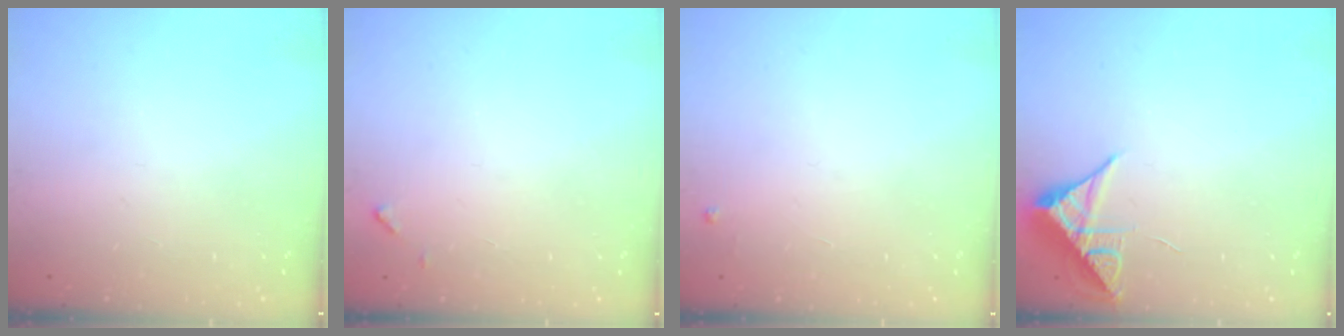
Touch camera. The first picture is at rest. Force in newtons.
{"total": 4.6, "press": 4.6, "slide": 0.3}
{"total": 2.4, "press": 2.4, "slide": 0.4}
{"total": 7.7, "press": 7.7, "slide": 0.4}